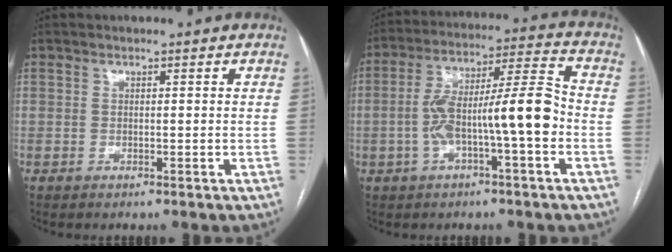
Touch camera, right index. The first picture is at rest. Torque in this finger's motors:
{"motor_torque": [0.64, -0.14, 0.70, 0.21]}